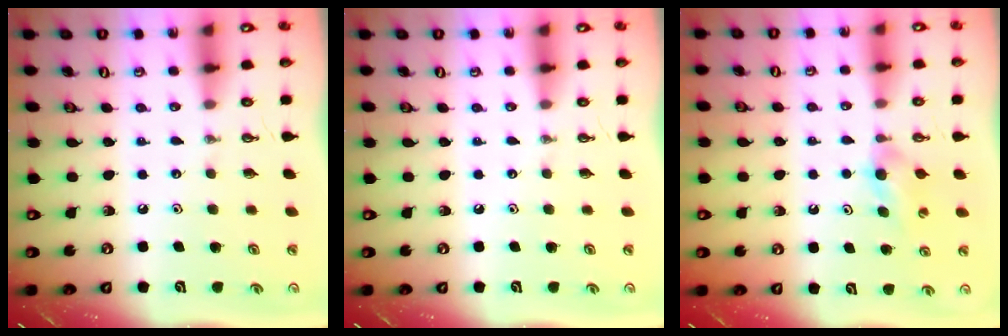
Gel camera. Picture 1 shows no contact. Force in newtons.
{"total": 0.0}
{"total": 5.2, "press": 5.1, "slide": 0.9}